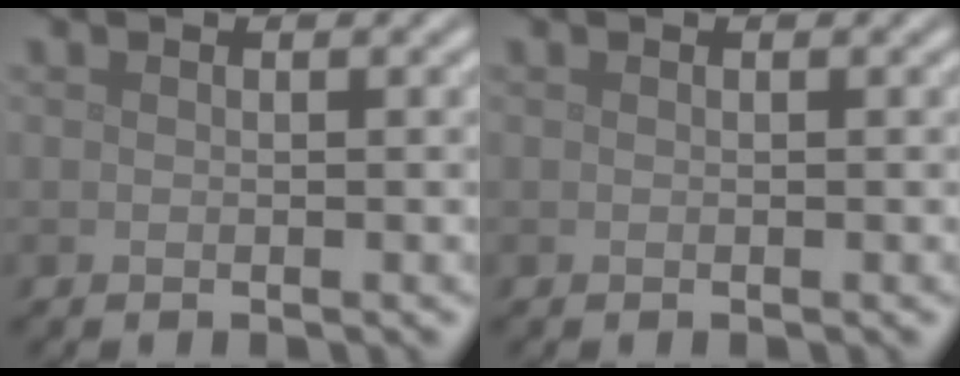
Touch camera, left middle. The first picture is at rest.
{"total": 0.0}